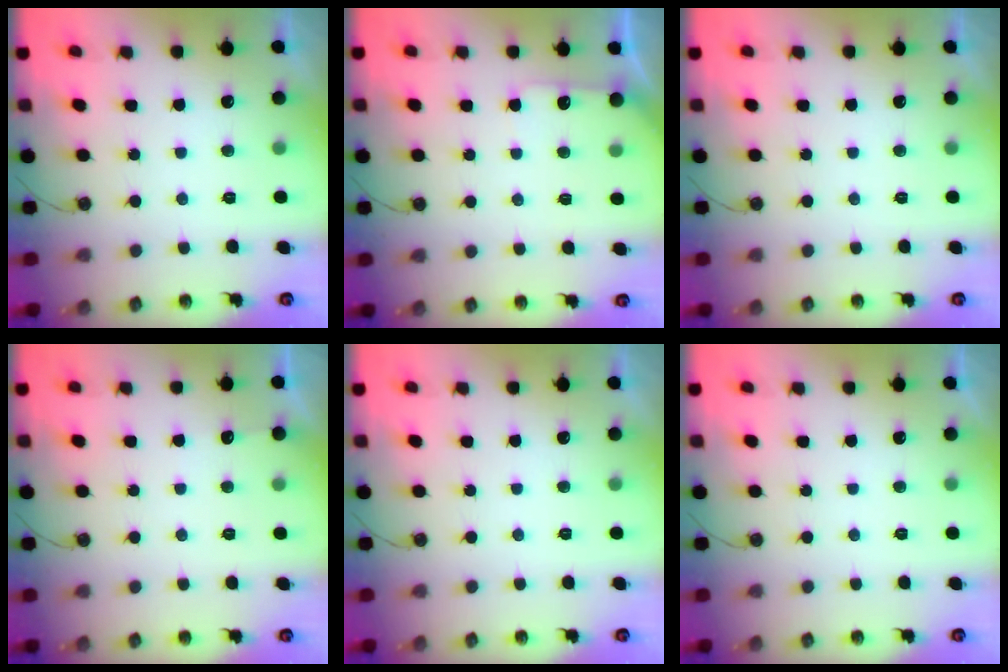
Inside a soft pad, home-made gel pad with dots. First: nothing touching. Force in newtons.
{"total": 4.6, "press": 4.5, "slide": 0.5}
{"total": 0.0}
{"total": 2.8, "press": 2.8, "slide": 0.4}
{"total": 0.0}
{"total": 0.0}